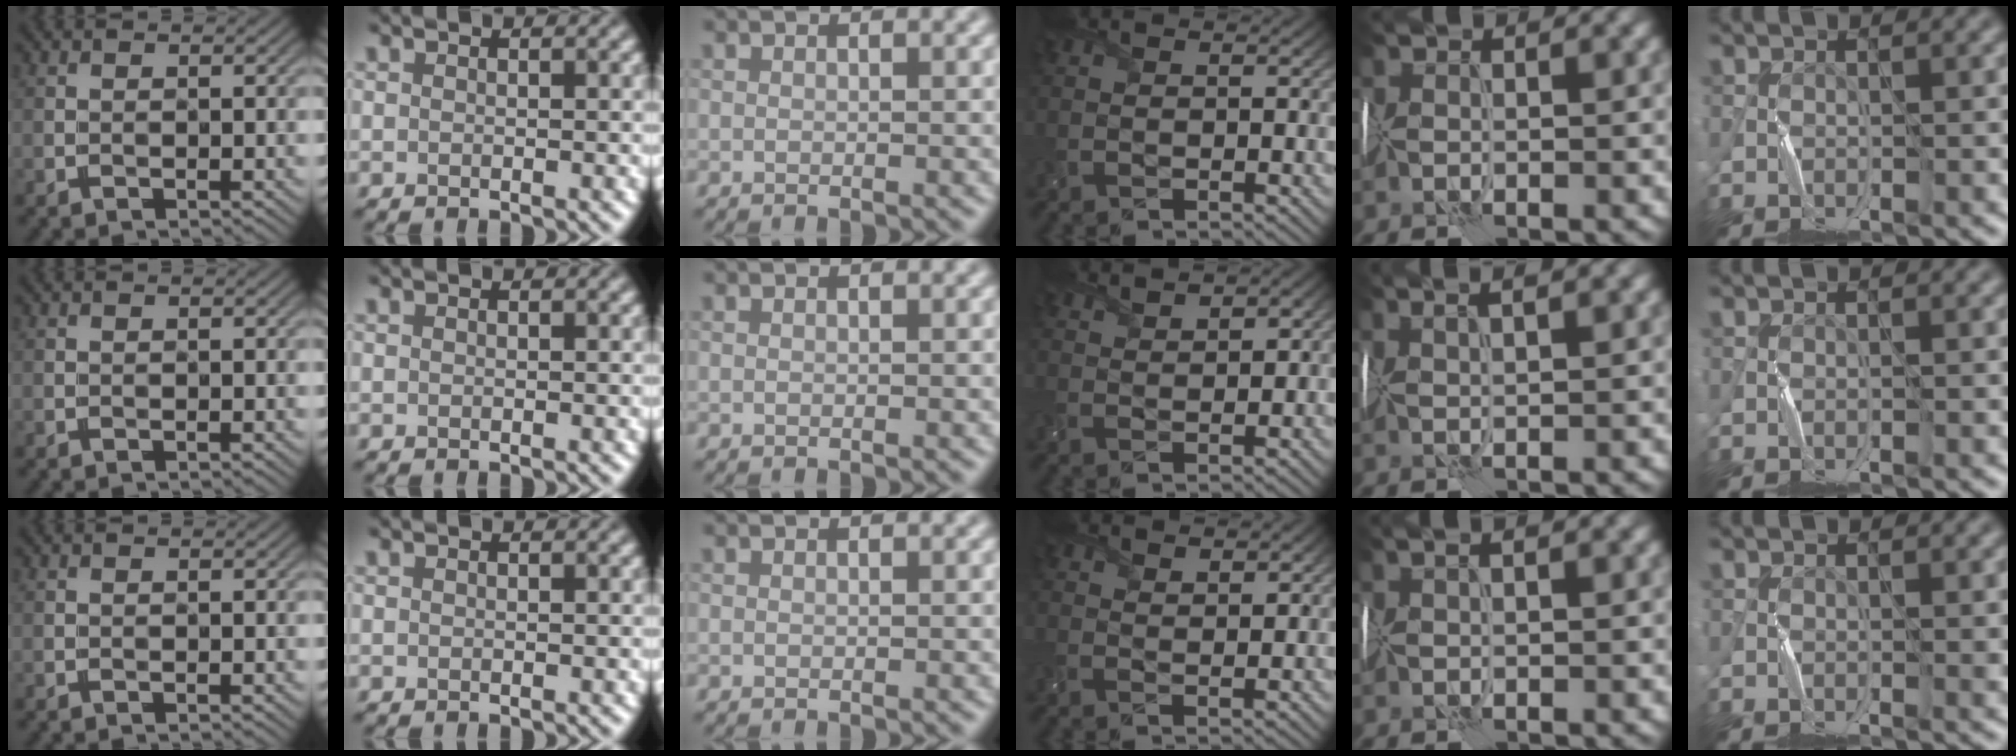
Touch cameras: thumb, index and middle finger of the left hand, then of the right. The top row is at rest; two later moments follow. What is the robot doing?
{"motion": "wrap", "object": "sponge"}